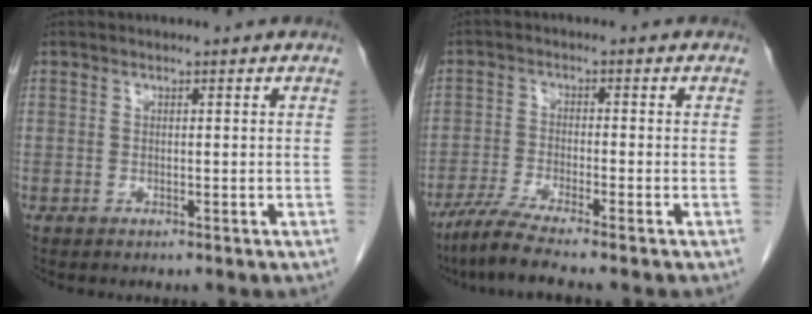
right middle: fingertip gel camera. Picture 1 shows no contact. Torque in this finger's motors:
{"motor_torque": [-0.26, -0.17, 0.05, 0.02]}